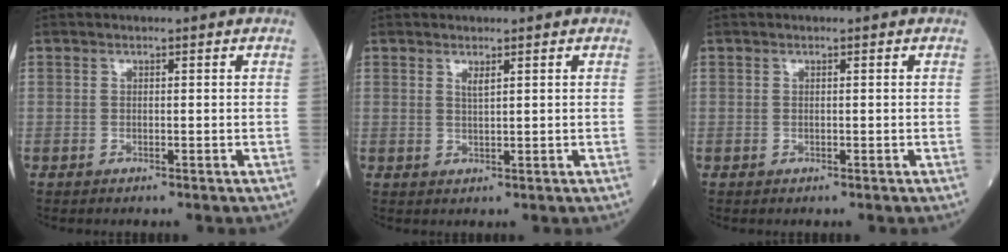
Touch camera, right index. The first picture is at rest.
{"total": 1.2, "force": [0.8, 0.0, 0.9], "torque": [-0.022, -0.007, 0.015]}
{"total": 0.0}